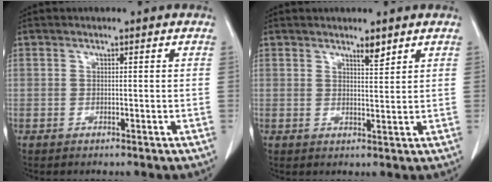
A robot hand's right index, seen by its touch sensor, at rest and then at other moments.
{"total": 2.2, "force": [1.7, 0.3, 1.3], "torque": [-0.026, -0.004, 0.031]}